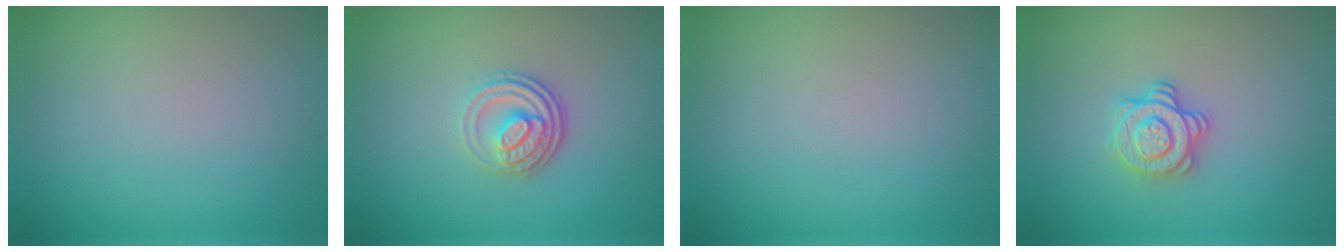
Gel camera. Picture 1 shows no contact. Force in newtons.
{"total": 3.6, "press": 2.7, "slide": 2.3}
{"total": 0.0}
{"total": 3.0, "press": 2.6, "slide": 1.4}